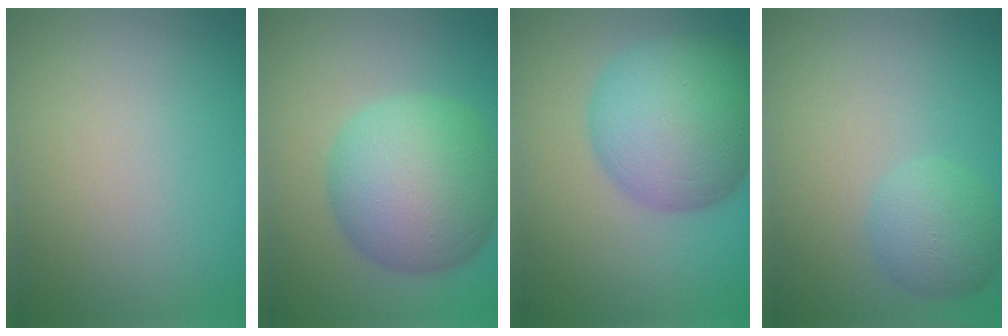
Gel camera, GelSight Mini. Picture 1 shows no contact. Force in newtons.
{"total": 9.8, "press": 9.8, "slide": 0.1}
{"total": 10.8, "press": 10.8, "slide": 0.3}
{"total": 3.1, "press": 3.1, "slide": 0.2}